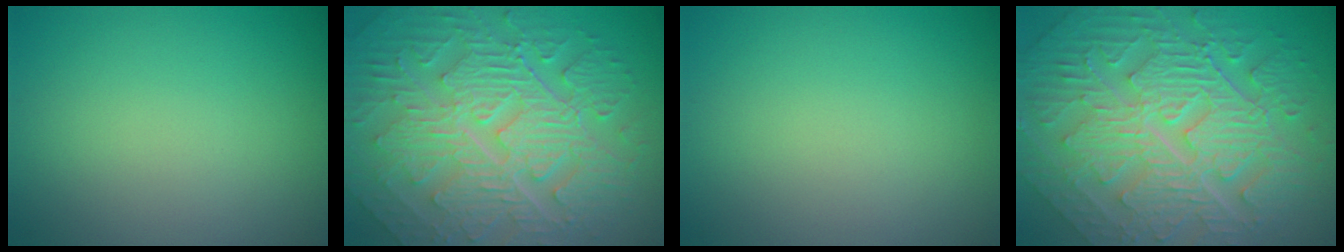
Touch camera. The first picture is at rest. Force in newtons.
{"total": 10.3, "press": 6.9, "slide": 7.7}
{"total": 0.0}
{"total": 10.9, "press": 7.4, "slide": 8.0}